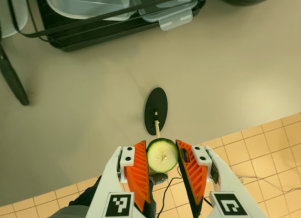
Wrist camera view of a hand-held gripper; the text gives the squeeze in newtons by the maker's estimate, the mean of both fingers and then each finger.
{"total": 8.0, "left": 7.8, "right": 8.2}